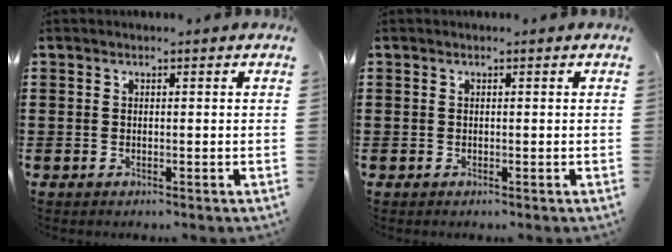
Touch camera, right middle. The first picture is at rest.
{"total": 0.0}